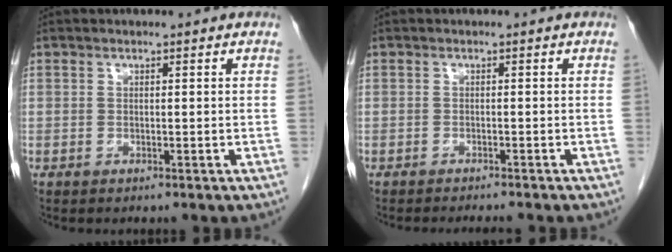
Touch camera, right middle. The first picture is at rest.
{"total": 4.4, "force": [-4.1, 0.4, 1.7], "torque": [-0.015, -0.006, -0.053]}